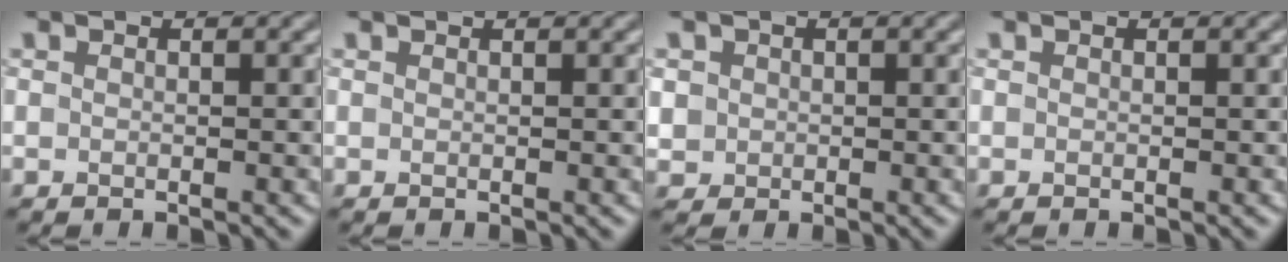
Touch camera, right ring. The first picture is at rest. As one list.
[{"total": 0.0}, {"total": 1.7, "force": [0.2, 1.7, 0.2], "torque": [0.000, -0.003, 0.008]}, {"total": 0.0}]